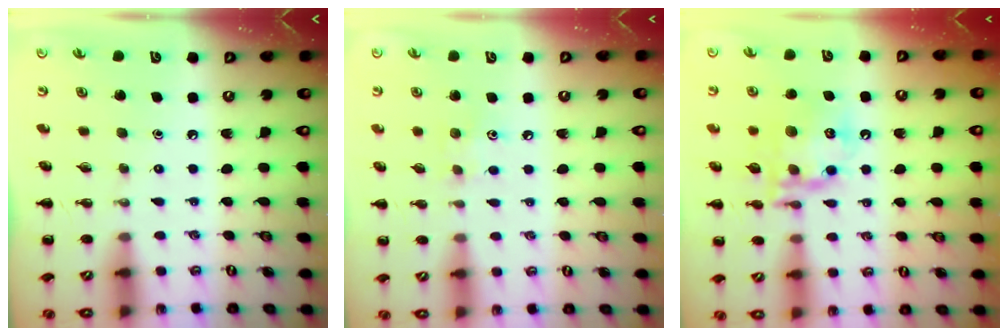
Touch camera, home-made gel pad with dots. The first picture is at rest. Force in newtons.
{"total": 5.6, "press": 5.5, "slide": 1.3}
{"total": 15.0, "press": 14.8, "slide": 2.7}